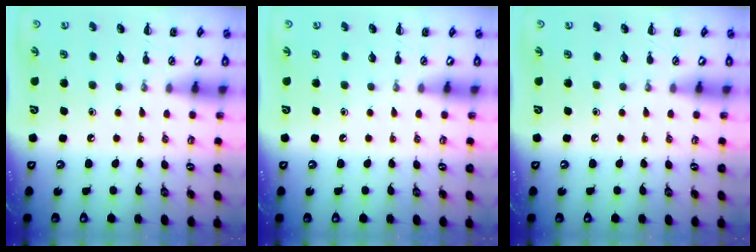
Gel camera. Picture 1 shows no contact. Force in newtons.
{"total": 0.0}
{"total": 0.0}